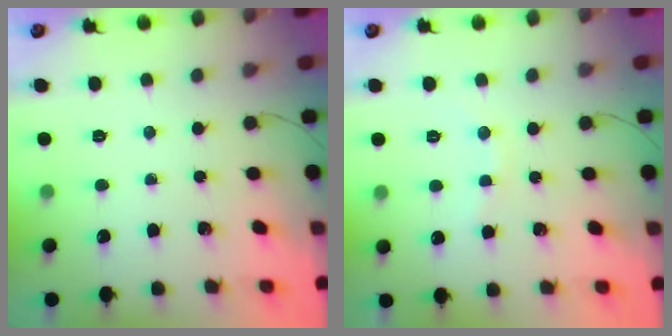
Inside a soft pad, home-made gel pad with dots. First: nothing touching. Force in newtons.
{"total": 4.6, "press": 4.4, "slide": 1.2}